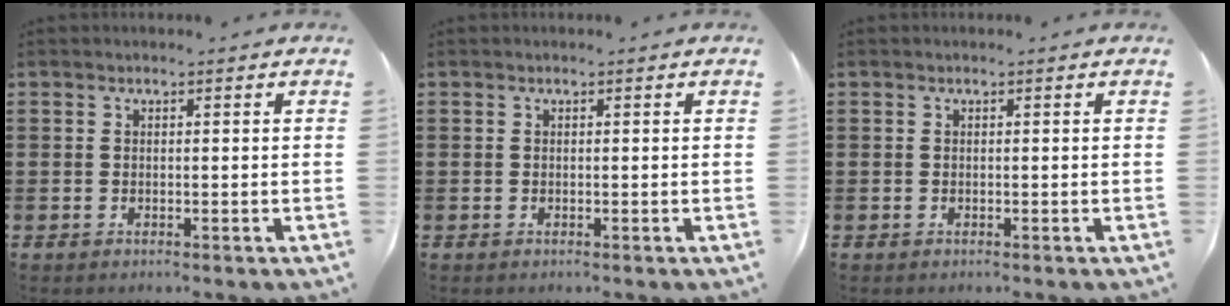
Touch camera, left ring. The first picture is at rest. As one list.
[{"total": 0.0}, {"total": 0.0}]